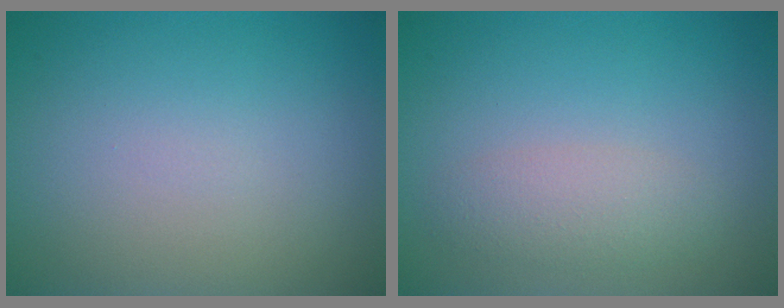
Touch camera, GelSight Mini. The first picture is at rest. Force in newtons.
{"total": 2.2, "press": 2.2, "slide": 0.1}